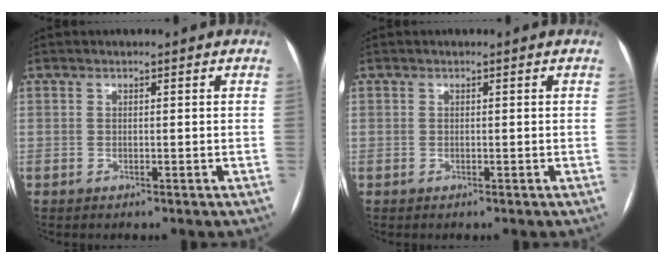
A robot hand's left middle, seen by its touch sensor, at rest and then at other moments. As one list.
[{"total": 0.0}]